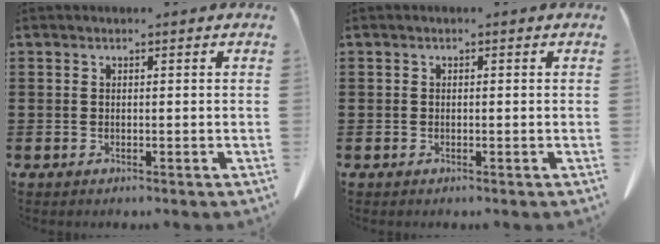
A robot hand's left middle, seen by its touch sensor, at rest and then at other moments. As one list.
[{"total": 0.0}]